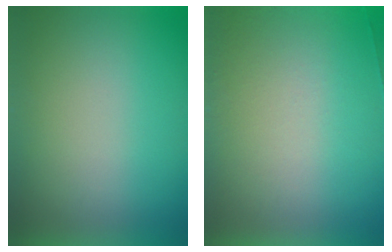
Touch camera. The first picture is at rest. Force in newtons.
{"total": 6.8}